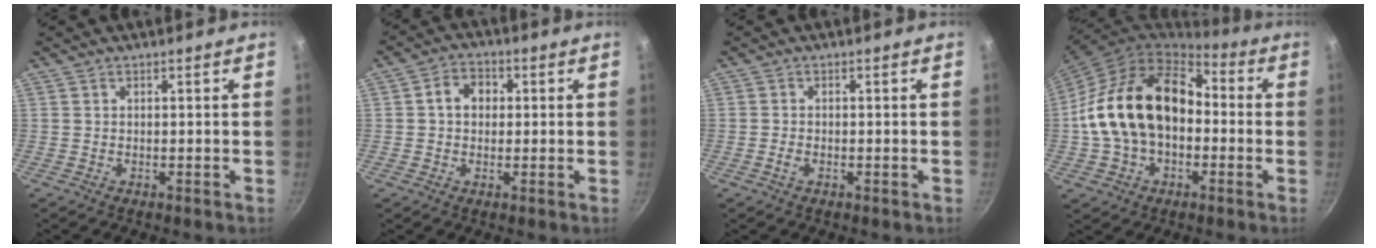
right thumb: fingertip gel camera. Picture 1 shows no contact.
{"total": 5.3, "force": [0.8, 4.3, 3.1], "torque": [-0.026, 0.011, 0.005]}
{"total": 1.1, "force": [-0.4, 0.7, 0.7], "torque": [-0.022, 0.003, -0.010]}
{"total": 20.8, "force": [-0.5, 14.5, 14.9], "torque": [-0.248, 0.052, -0.014]}